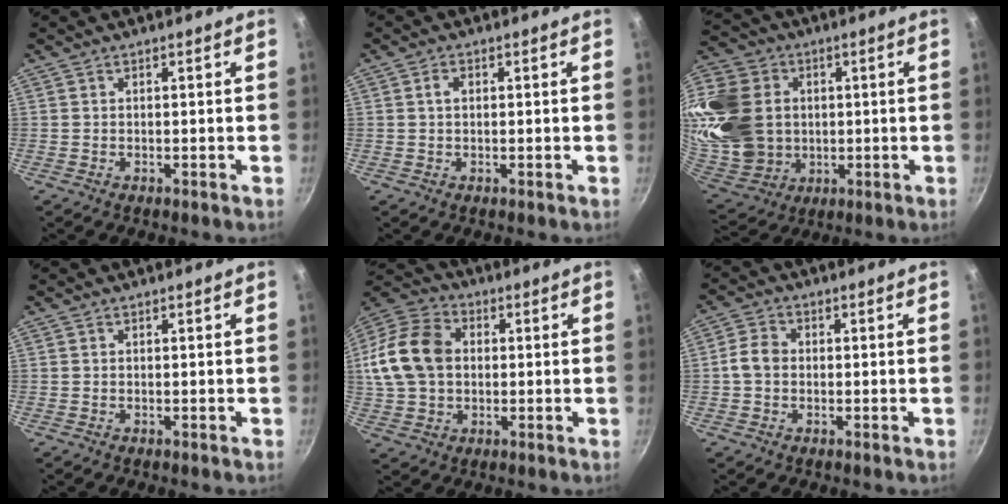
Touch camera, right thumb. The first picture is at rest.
{"total": 1.9, "force": [0.3, 1.3, 1.3], "torque": [-0.020, 0.006, 0.004]}
{"total": 24.9, "force": [3.6, 20.1, 14.1], "torque": [-0.309, 0.001, 0.082]}
{"total": 0.0}
{"total": 16.3, "force": [1.4, 12.2, 10.8], "torque": [-0.197, 0.026, 0.015]}
{"total": 4.3, "force": [-0.4, 3.4, 2.6], "torque": [-0.045, 0.014, -0.016]}